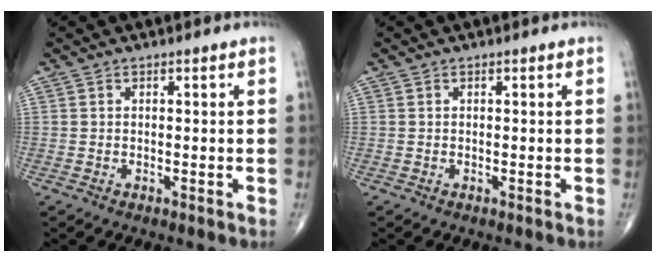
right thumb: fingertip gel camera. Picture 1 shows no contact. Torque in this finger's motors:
{"motor_torque": [-0.49, 0.49, 0.03, 0.03, 0.00]}